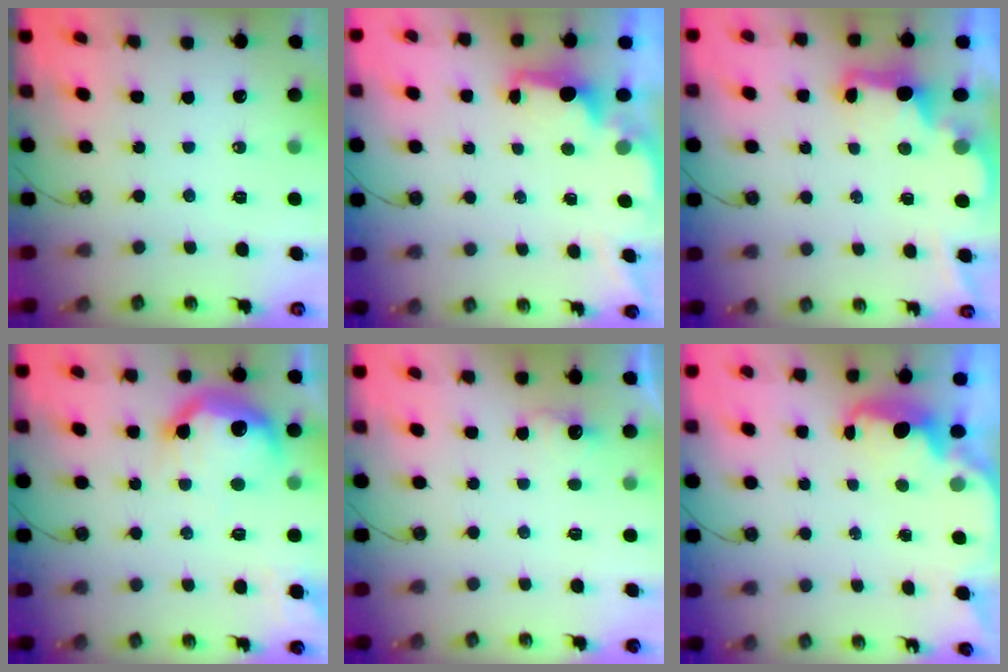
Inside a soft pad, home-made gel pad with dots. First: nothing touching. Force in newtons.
{"total": 1.9, "press": 1.7, "slide": 0.8}
{"total": 2.6, "press": 2.6, "slide": 0.5}
{"total": 16.7, "press": 16.6, "slide": 1.4}
{"total": 2.9, "press": 2.8, "slide": 0.9}
{"total": 2.7, "press": 2.6, "slide": 0.7}